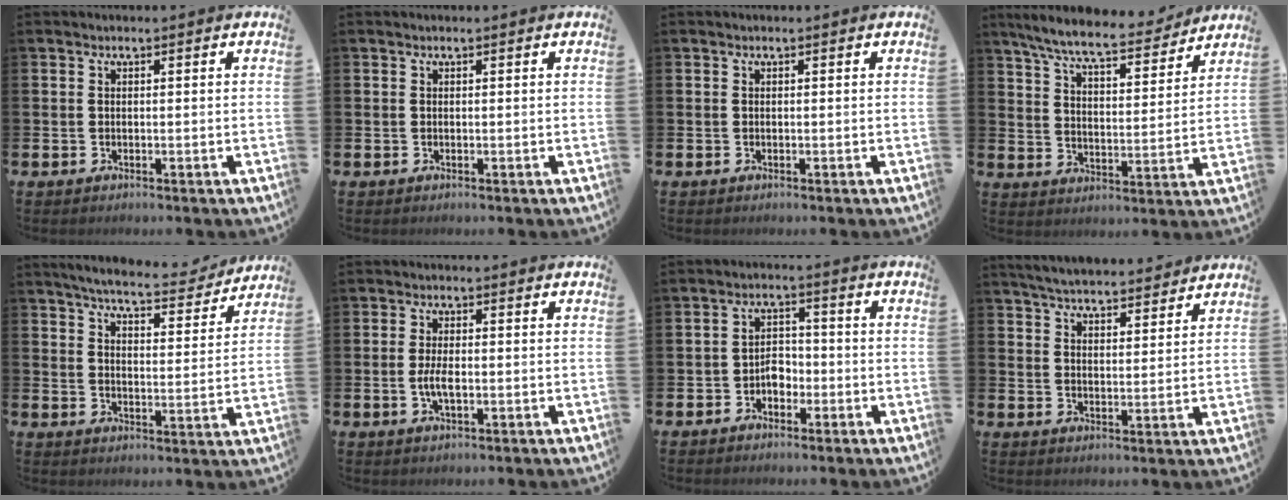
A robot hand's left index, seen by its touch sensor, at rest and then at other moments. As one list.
[{"total": 0.0}, {"total": 0.0}, {"total": 8.2, "force": [7.5, 1.1, 3.2], "torque": [-0.092, -0.042, 0.131]}, {"total": 6.2, "force": [5.9, 0.7, 1.8], "torque": [-0.043, -0.040, 0.098]}, {"total": 3.3, "force": [-0.5, 1.3, 3.0], "torque": [-0.057, -0.003, -0.013]}, {"total": 3.0, "force": [-1.8, 2.1, 1.2], "torque": [-0.024, 0.009, -0.041]}, {"total": 5.1, "force": [5.1, 0.4, 0.4], "torque": [-0.021, -0.034, 0.089]}]